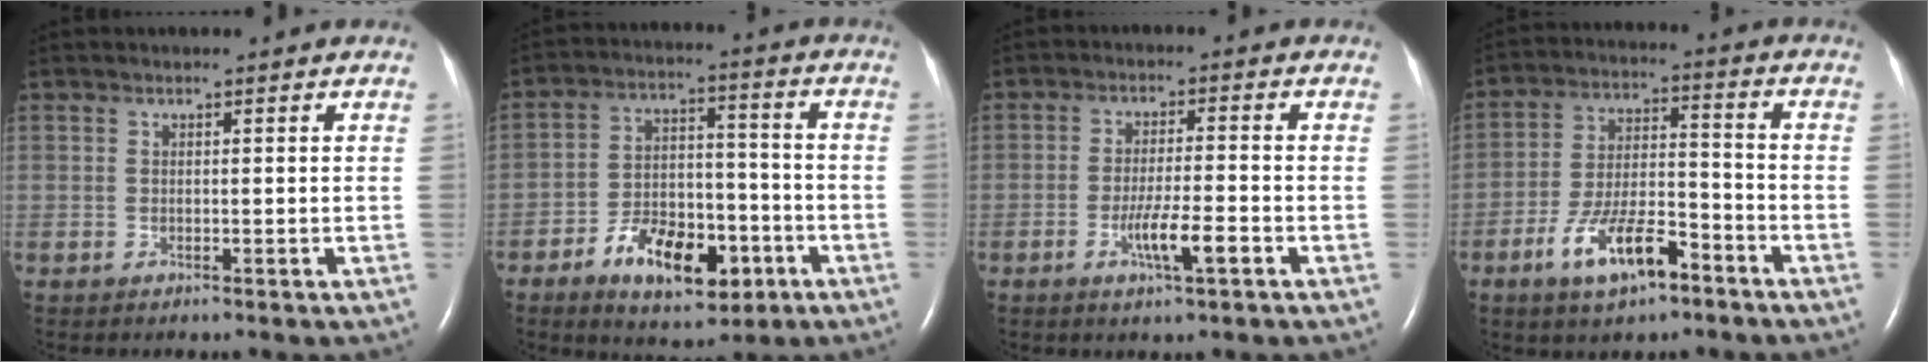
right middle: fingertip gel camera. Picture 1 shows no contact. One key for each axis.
{"total": 12.4, "fx": -6.1, "fy": 6.0, "fz": 9.0, "tx": -0.156, "ty": 0.012, "tz": -0.092}
{"total": 5.6, "fx": -2.5, "fy": 0.4, "fz": 5.0, "tx": -0.094, "ty": -0.006, "tz": -0.044}
{"total": 10.8, "fx": -6.3, "fy": 3.6, "fz": 8.0, "tx": -0.157, "ty": 0.006, "tz": -0.109}